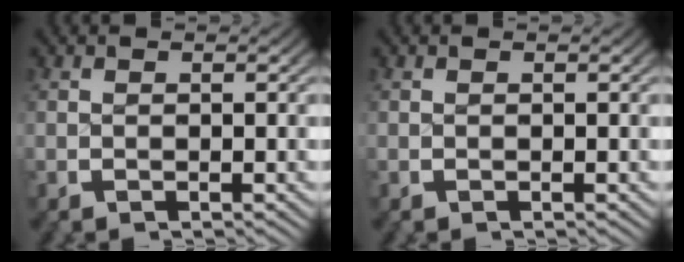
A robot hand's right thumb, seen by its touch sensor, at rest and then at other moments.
{"total": 0.0}